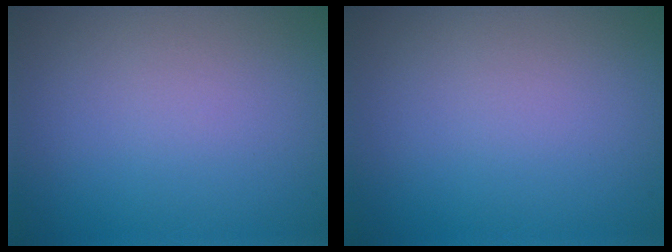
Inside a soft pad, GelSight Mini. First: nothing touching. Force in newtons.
{"total": 0.0}